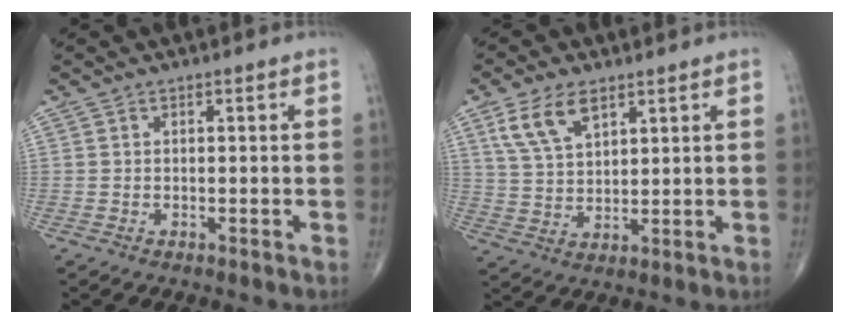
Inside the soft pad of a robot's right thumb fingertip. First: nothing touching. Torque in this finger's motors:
{"motor_torque": [0.05, 0.07, 0.25, 0.14, 0.14]}